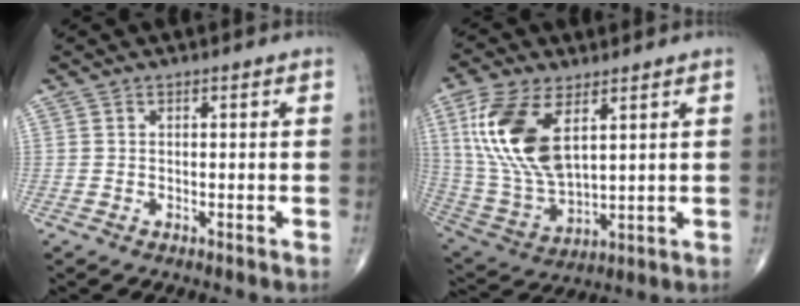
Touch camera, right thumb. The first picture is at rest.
{"total": 17.0, "force": [6.1, 8.4, 13.5], "torque": [-0.277, -0.021, 0.128]}